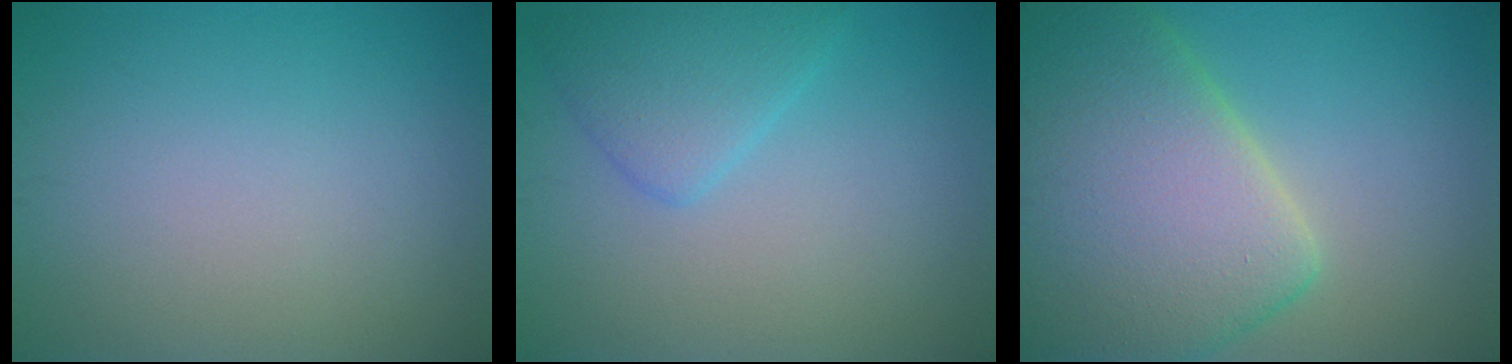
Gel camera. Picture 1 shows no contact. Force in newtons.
{"total": 2.3, "press": 2.3, "slide": 0.0}
{"total": 12.3, "press": 12.3, "slide": 0.9}